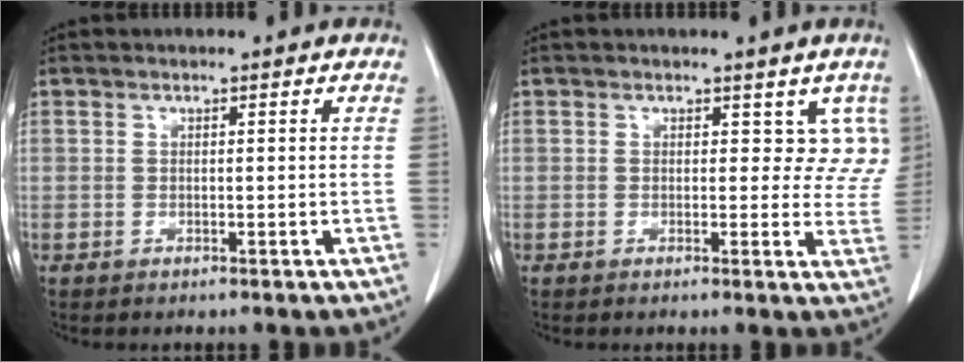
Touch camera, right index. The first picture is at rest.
{"total": 4.9, "force": [2.5, 3.5, 2.5], "torque": [0.001, -0.004, 0.014]}